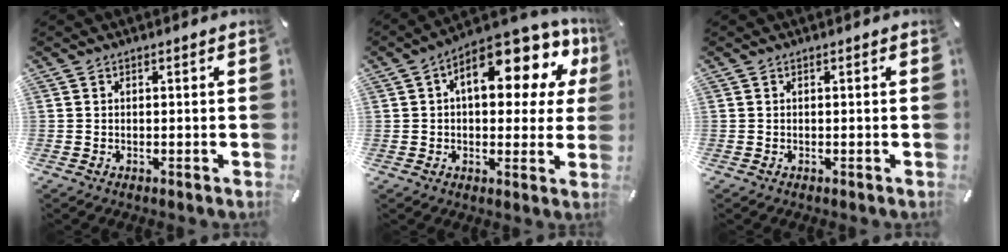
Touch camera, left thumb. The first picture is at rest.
{"total": 16.7, "force": [6.5, 7.8, 13.3], "torque": [-0.180, -0.043, 0.102]}
{"total": 0.0}